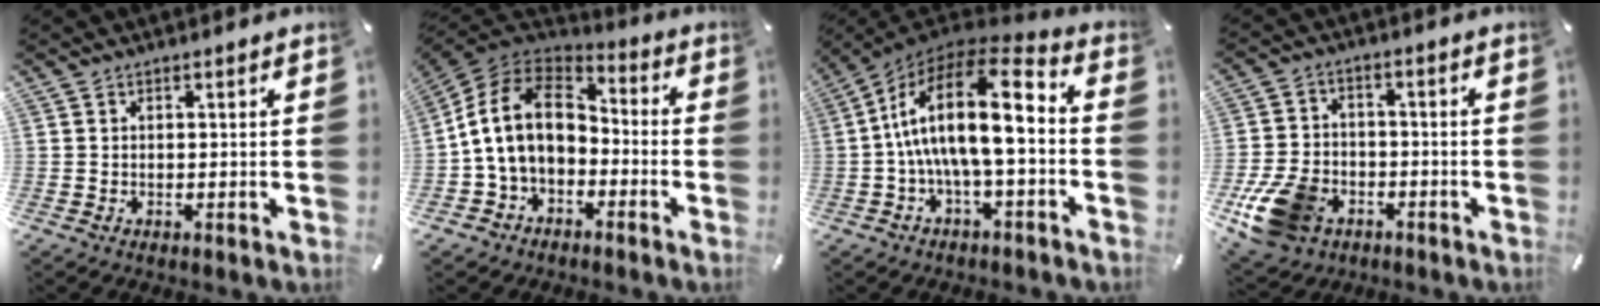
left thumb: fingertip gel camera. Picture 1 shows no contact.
{"total": 15.8, "force": [-0.4, 11.8, 10.4], "torque": [-0.232, 0.025, -0.008]}
{"total": 18.3, "force": [0.2, 7.3, 16.8], "torque": [-0.299, -0.005, 0.000]}
{"total": 13.2, "force": [-6.0, 9.3, 7.2], "torque": [-0.156, 0.036, -0.104]}